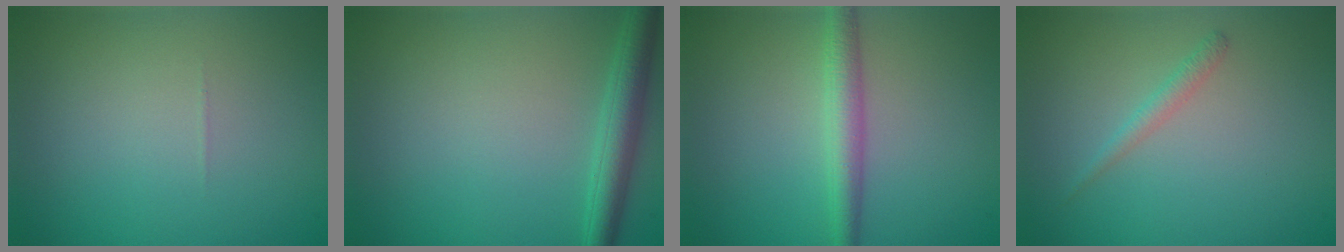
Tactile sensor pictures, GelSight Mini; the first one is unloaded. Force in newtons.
{"total": 3.2, "press": 3.2, "slide": 0.2}
{"total": 2.8, "press": 2.8, "slide": 0.0}
{"total": 1.2, "press": 1.2, "slide": 0.1}